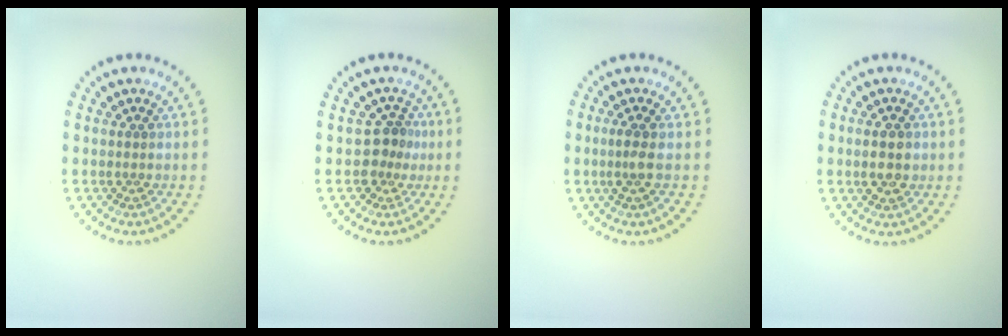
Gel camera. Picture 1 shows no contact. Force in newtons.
{"total": 2.3, "press": 1.8, "slide": 1.5}
{"total": 1.6, "press": 1.3, "slide": 0.9}
{"total": 2.8, "press": 2.8, "slide": 0.2}